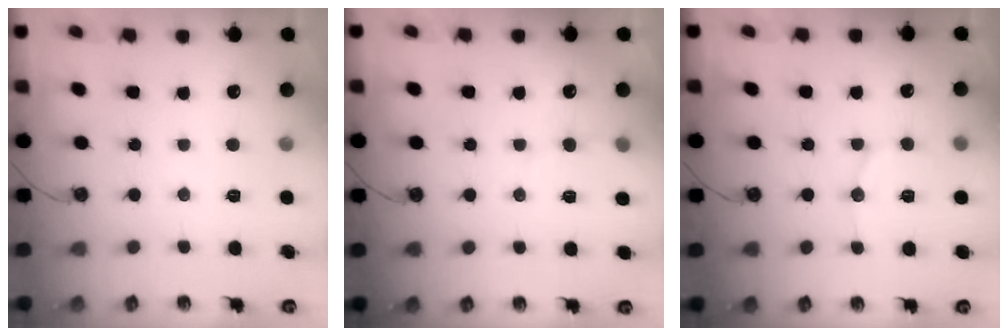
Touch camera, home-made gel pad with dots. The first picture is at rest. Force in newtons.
{"total": 4.1, "press": 3.8, "slide": 1.5}
{"total": 8.4, "press": 7.9, "slide": 2.7}